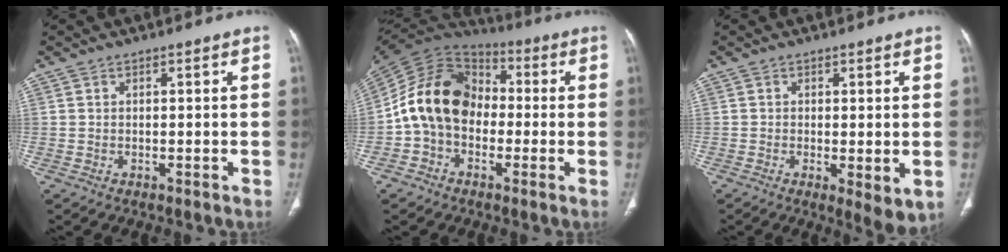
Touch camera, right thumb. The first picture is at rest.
{"total": 15.4, "force": [-1.5, 11.6, 10.0], "torque": [-0.166, 0.044, -0.040]}
{"total": 5.1, "force": [-0.9, 1.8, 4.7], "torque": [-0.075, -0.018, -0.013]}